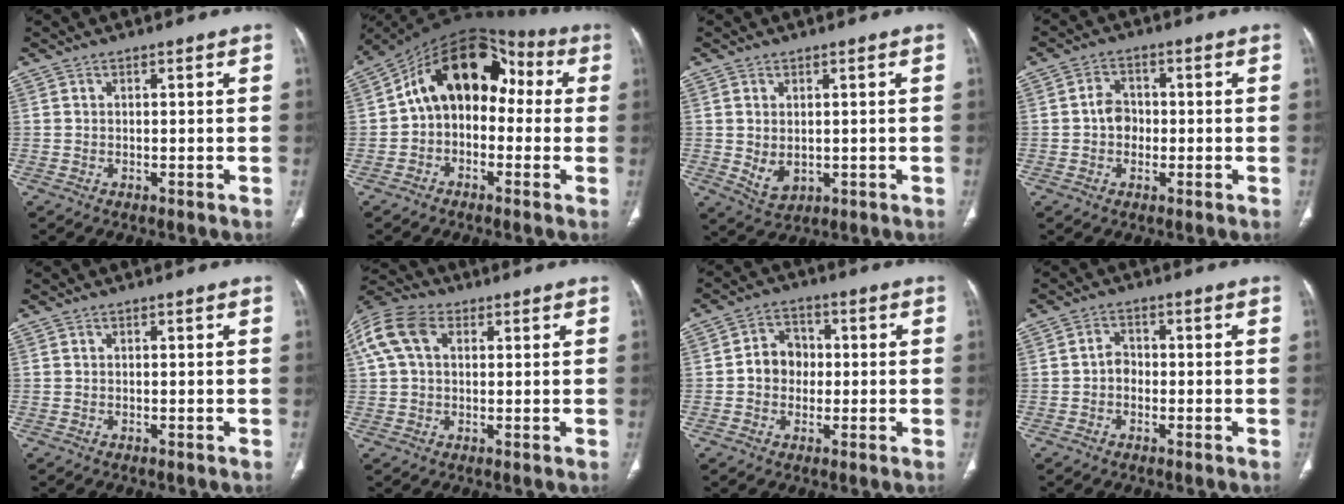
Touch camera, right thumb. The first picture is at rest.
{"total": 15.6, "force": [0.7, 11.1, 11.0], "torque": [-0.135, 0.057, -0.008]}
{"total": 4.5, "force": [0.0, 3.1, 3.3], "torque": [-0.055, -0.010, 0.015]}
{"total": 4.3, "force": [-0.5, 3.5, 2.4], "torque": [-0.022, 0.011, -0.016]}
{"total": 0.0}
{"total": 12.0, "force": [3.8, 8.1, 8.1], "torque": [-0.181, 0.029, 0.068]}
{"total": 6.4, "force": [-0.2, 5.5, 3.3], "torque": [-0.027, 0.017, -0.013]}
{"total": 2.7, "force": [-0.7, 2.2, 1.4], "torque": [-0.011, 0.011, -0.019]}